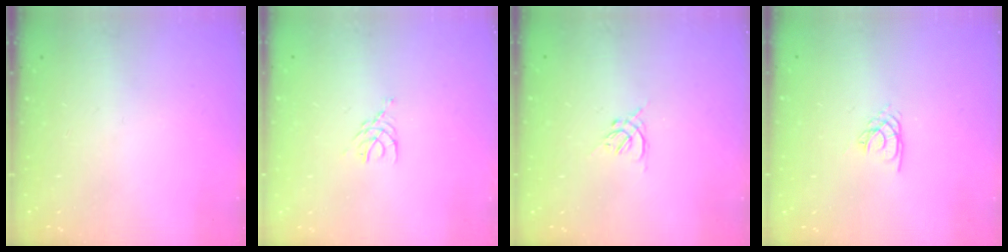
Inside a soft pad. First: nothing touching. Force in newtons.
{"total": 3.3, "press": 3.3, "slide": 0.5}
{"total": 1.3, "press": 1.2, "slide": 0.5}
{"total": 1.8, "press": 1.8, "slide": 0.2}